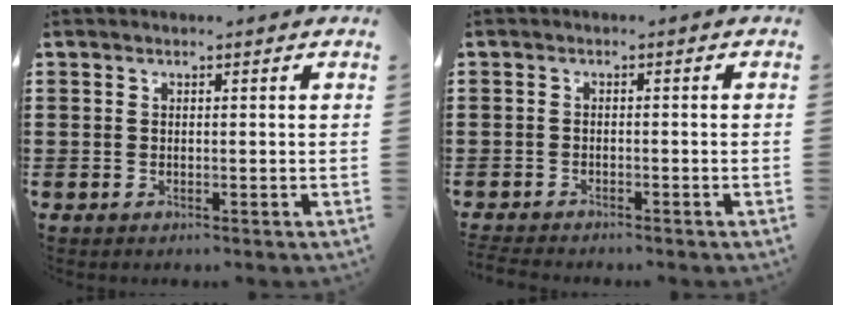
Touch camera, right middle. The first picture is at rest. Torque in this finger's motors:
{"motor_torque": [0.45, -0.10, 0.04, 0.09]}